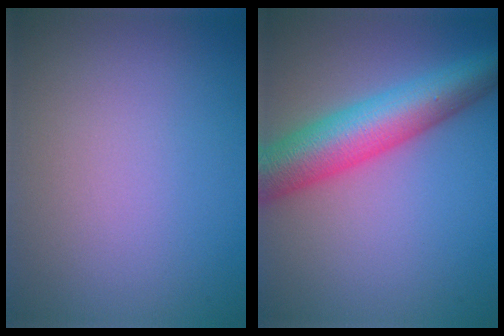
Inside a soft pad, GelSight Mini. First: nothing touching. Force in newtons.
{"total": 8.6, "press": 8.6, "slide": 0.4}